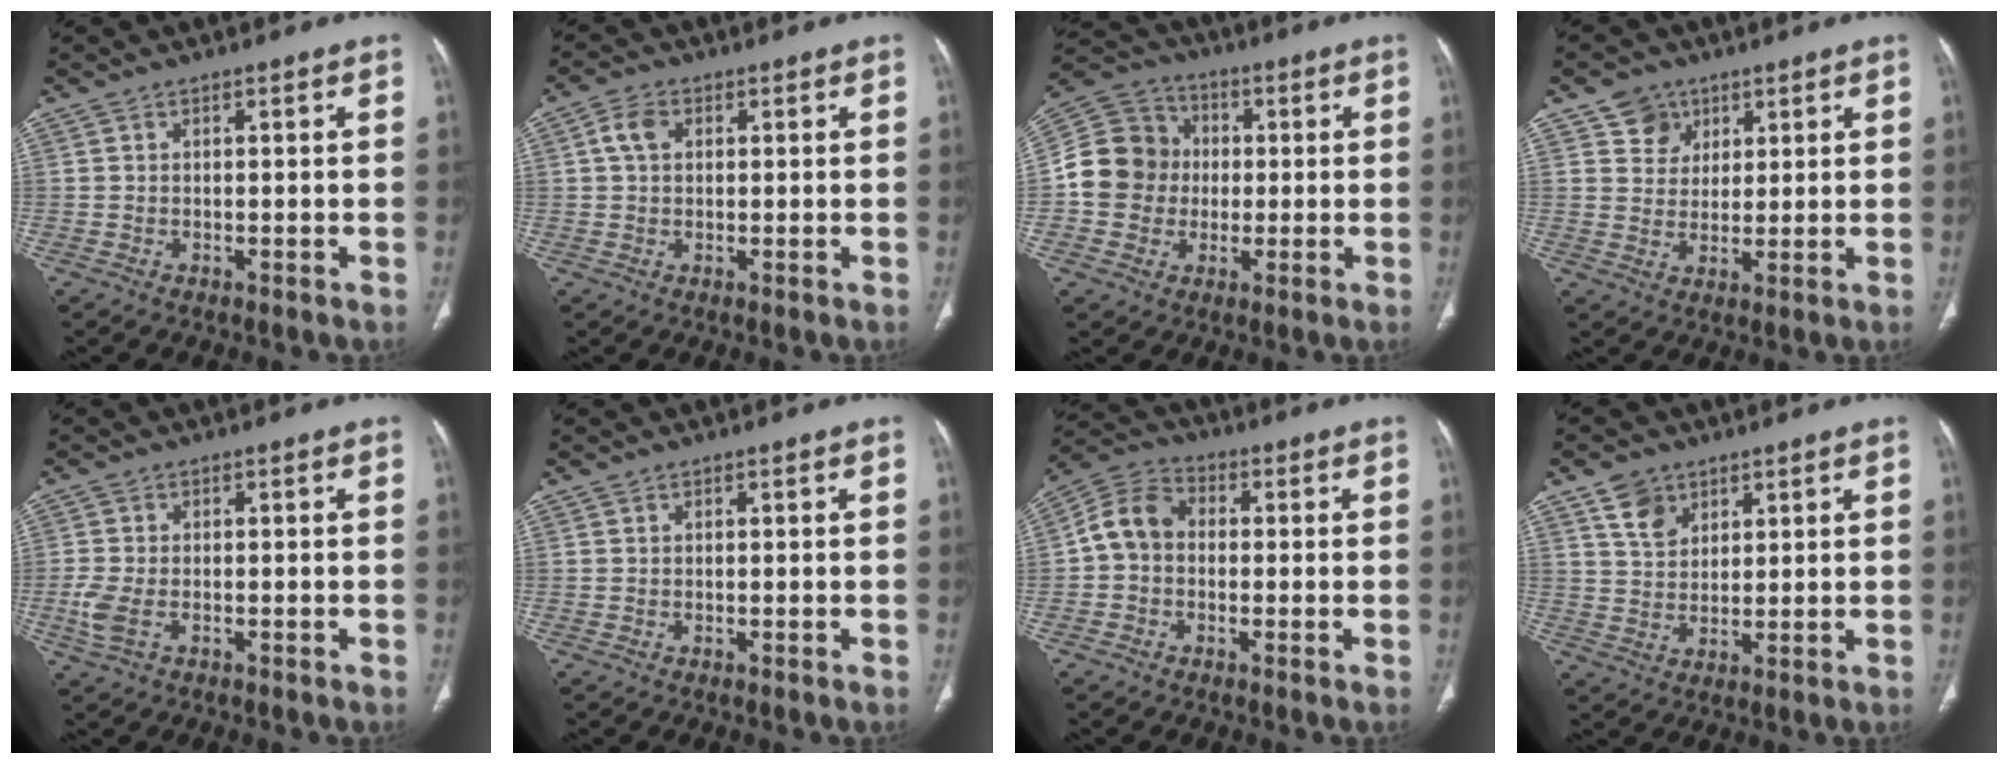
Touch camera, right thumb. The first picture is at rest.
{"total": 3.7, "force": [0.8, 2.6, 2.5], "torque": [-0.048, 0.008, 0.014]}
{"total": 13.0, "force": [-0.7, 12.1, 4.9], "torque": [-0.077, 0.031, -0.017]}
{"total": 5.6, "force": [3.0, 4.6, 0.8], "torque": [0.010, -0.015, 0.053]}
{"total": 4.1, "force": [-1.3, 2.2, 3.2], "torque": [-0.089, -0.002, -0.026]}
{"total": 0.0}
{"total": 7.9, "force": [-0.4, 6.3, 4.8], "torque": [-0.077, 0.026, -0.023]}
{"total": 5.9, "force": [3.4, 4.1, 2.4], "torque": [-0.022, -0.021, 0.068]}